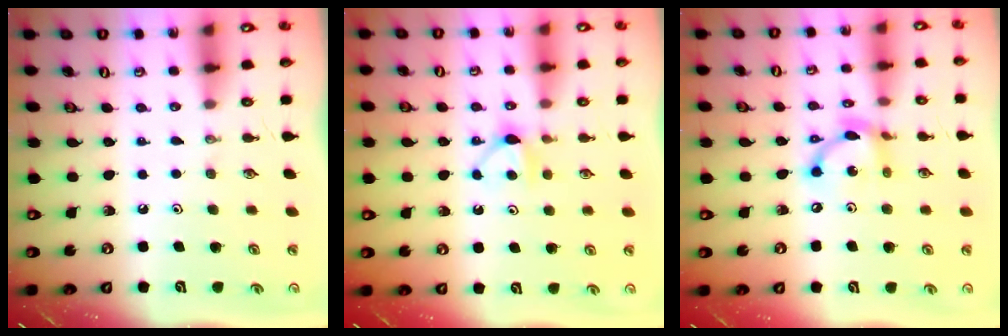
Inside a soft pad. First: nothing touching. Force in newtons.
{"total": 6.2, "press": 6.2, "slide": 0.5}
{"total": 11.0, "press": 11.0, "slide": 0.6}